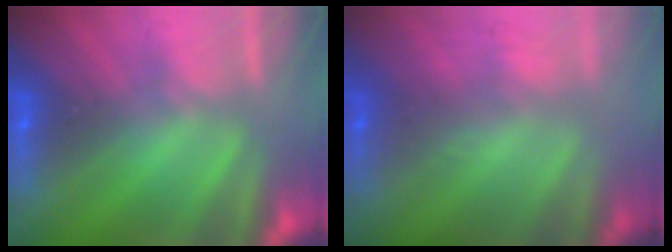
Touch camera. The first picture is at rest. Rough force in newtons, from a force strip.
{"total": 3.0}